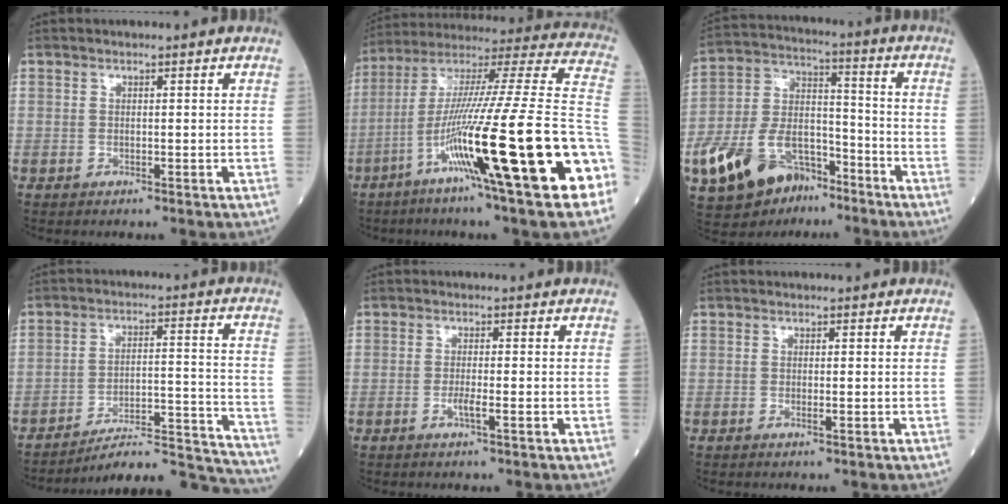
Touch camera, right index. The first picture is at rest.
{"total": 32.4, "force": [-11.4, 1.3, 30.3], "torque": [-0.432, -0.044, -0.207]}
{"total": 15.7, "force": [-9.1, 8.1, 9.9], "torque": [-0.203, 0.005, -0.163]}
{"total": 18.3, "force": [-18.0, -0.6, 3.1], "torque": [-0.020, 0.022, -0.256]}
{"total": 2.2, "force": [-0.9, 0.0, 2.0], "torque": [-0.040, -0.002, -0.017]}
{"total": 0.7, "force": [-0.2, 0.0, 0.7], "torque": [-0.015, -0.002, -0.004]}